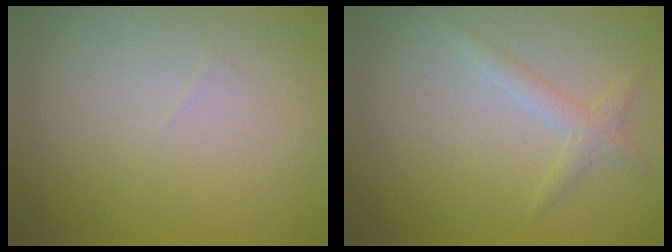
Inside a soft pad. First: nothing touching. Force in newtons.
{"total": 1.5, "press": 1.5, "slide": 0.1}